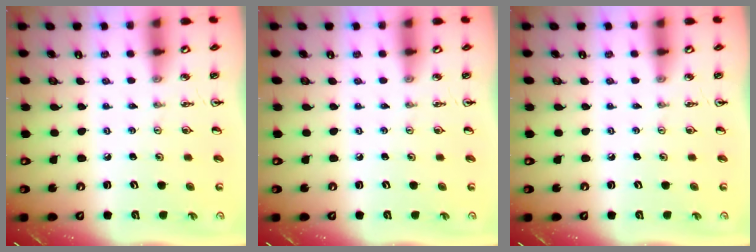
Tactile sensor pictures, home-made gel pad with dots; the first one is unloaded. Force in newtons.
{"total": 0.0}
{"total": 0.0}